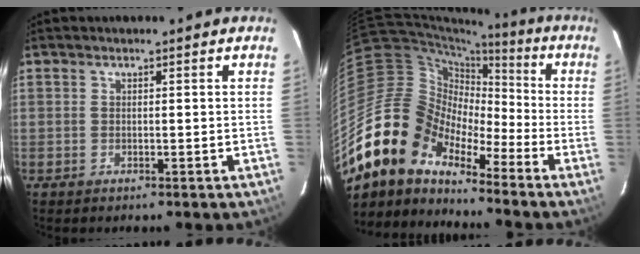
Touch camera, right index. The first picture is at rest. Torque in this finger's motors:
{"motor_torque": [1.08, -1.06, 0.11, -0.05]}